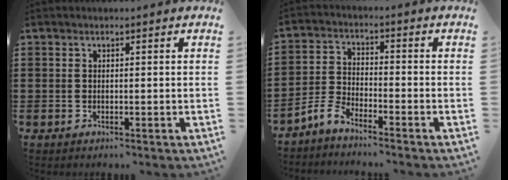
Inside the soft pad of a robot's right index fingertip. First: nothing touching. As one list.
[{"total": 4.0, "force": [-3.8, 0.5, 1.3], "torque": [-0.046, 0.003, -0.083]}]